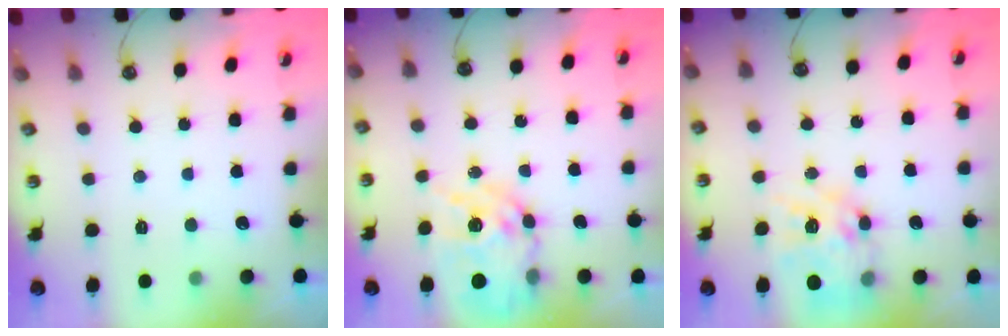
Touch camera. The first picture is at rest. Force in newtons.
{"total": 14.8, "press": 14.7, "slide": 1.2}
{"total": 16.0, "press": 16.0, "slide": 1.5}